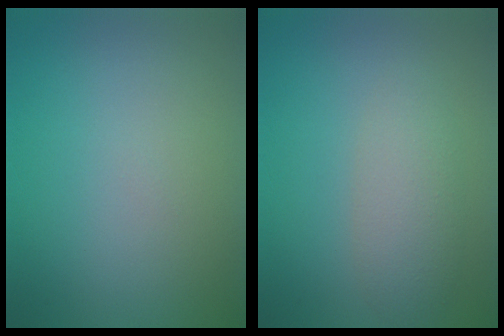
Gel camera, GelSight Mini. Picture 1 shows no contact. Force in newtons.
{"total": 2.9, "press": 2.9, "slide": 0.1}